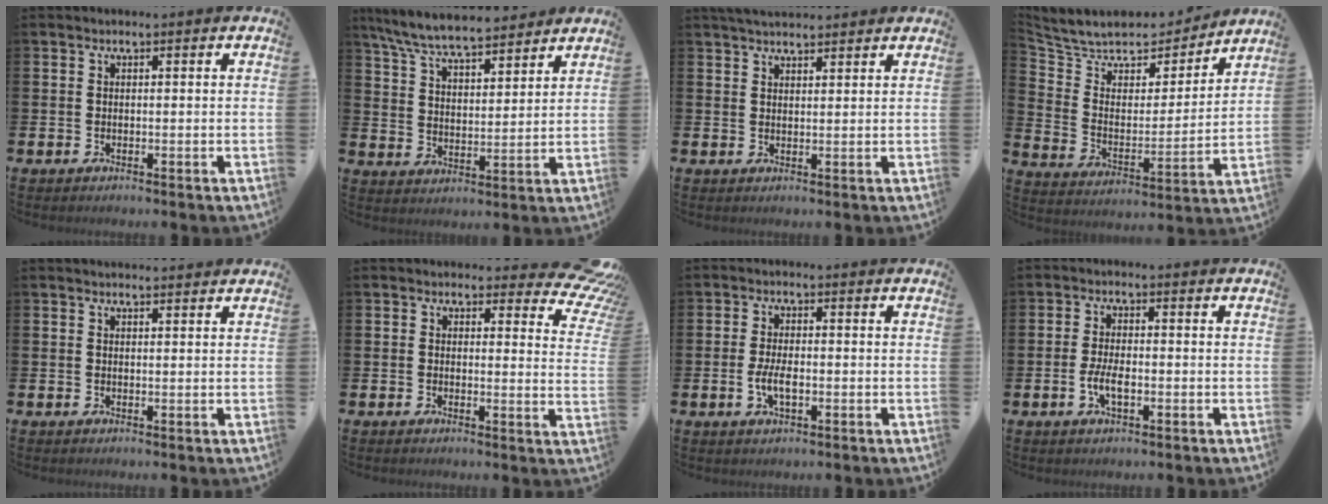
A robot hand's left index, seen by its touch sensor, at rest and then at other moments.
{"total": 7.6, "force": [7.2, 1.0, 2.3], "torque": [-0.076, -0.036, 0.130]}
{"total": 3.1, "force": [3.0, 0.5, 0.5], "torque": [-0.015, -0.007, 0.055]}
{"total": 7.8, "force": [7.0, 3.2, 1.5], "torque": [-0.080, -0.051, 0.121]}
{"total": 1.5, "force": [1.5, 0.2, 0.1], "torque": [0.006, -0.007, 0.025]}
{"total": 3.9, "force": [3.1, 1.9, 1.3], "torque": [-0.009, -0.031, 0.045]}
{"total": 3.4, "force": [-0.8, 1.5, 3.0], "torque": [-0.062, -0.001, -0.016]}
{"total": 3.4, "force": [-0.9, 1.4, 2.9], "torque": [-0.058, 0.001, -0.019]}